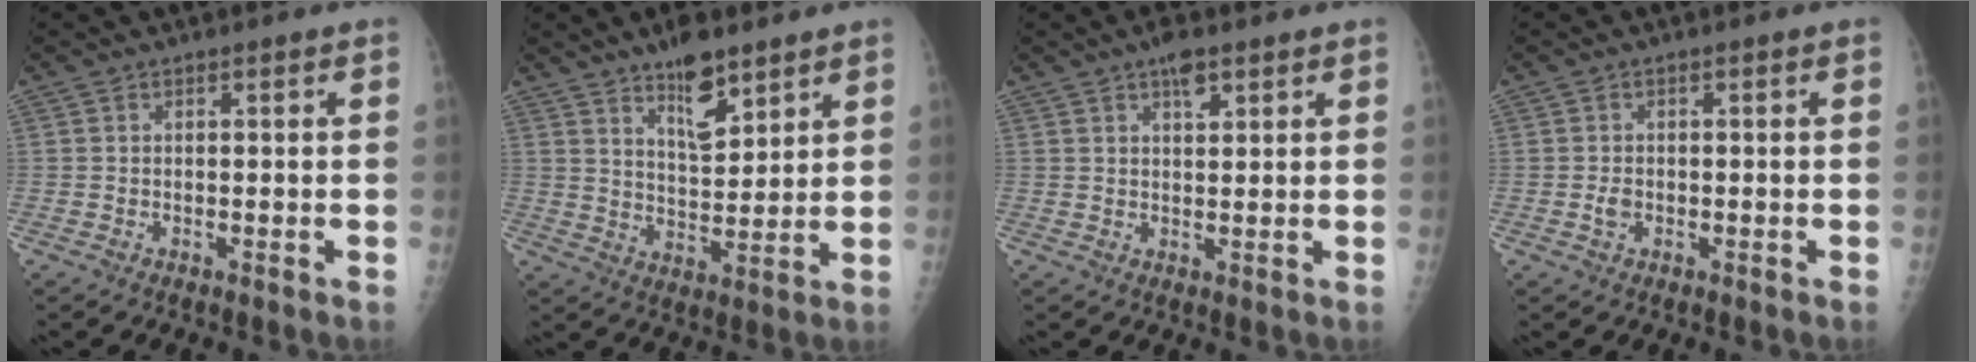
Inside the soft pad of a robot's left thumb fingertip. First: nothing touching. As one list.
[{"total": 9.2, "force": [6.2, 3.4, 5.9], "torque": [-0.075, -0.046, 0.106]}, {"total": 3.8, "force": [2.3, 1.6, 2.6], "torque": [-0.031, -0.006, 0.035]}, {"total": 1.8, "force": [-0.5, 1.3, 1.1], "torque": [-0.016, 0.006, -0.008]}]